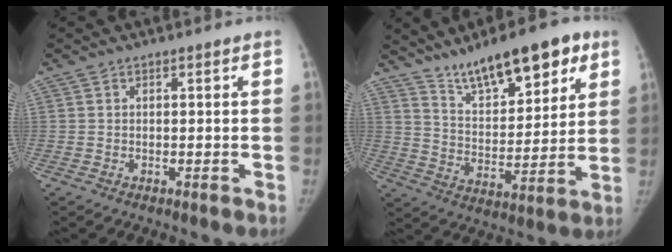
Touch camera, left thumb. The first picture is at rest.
{"total": 16.8, "force": [11.3, 5.9, 11.0], "torque": [-0.133, -0.050, 0.192]}